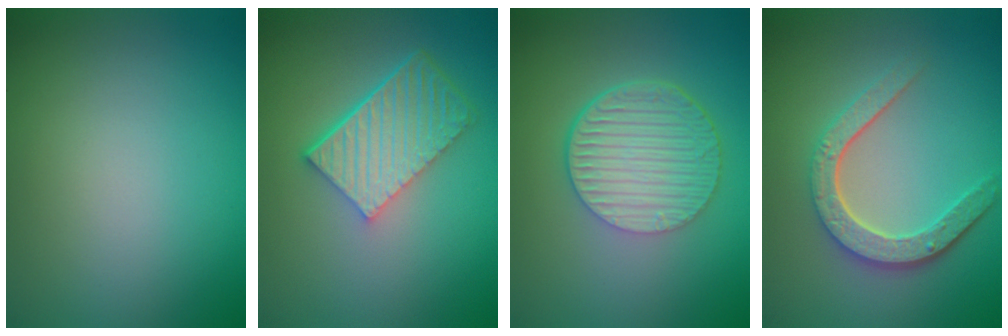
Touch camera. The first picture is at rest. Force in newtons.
{"total": 6.1, "press": 4.2, "slide": 4.4}
{"total": 6.5, "press": 4.4, "slide": 4.7}
{"total": 4.8, "press": 3.6, "slide": 3.1}